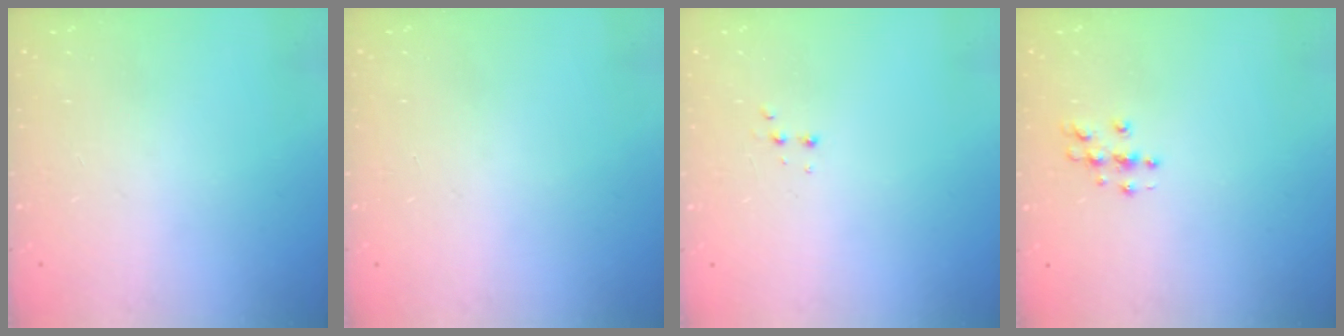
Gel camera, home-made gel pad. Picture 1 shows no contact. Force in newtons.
{"total": 0.0}
{"total": 2.9, "press": 2.7, "slide": 1.0}
{"total": 4.1, "press": 4.1, "slide": 0.5}